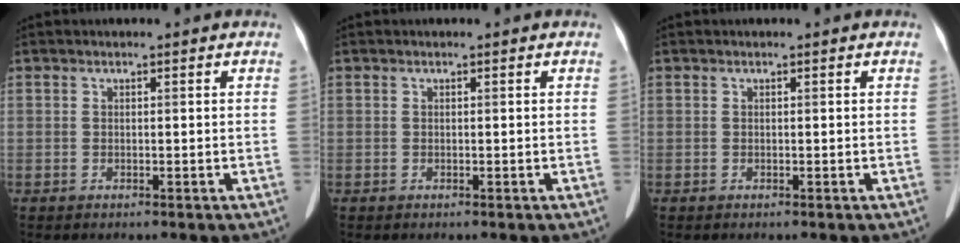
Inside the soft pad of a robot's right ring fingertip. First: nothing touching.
{"total": 0.0}
{"total": 0.0}